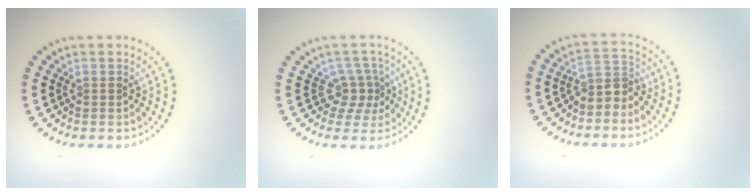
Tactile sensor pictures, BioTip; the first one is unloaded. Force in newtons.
{"total": 2.5, "press": 1.8, "slide": 1.8}
{"total": 2.5, "press": 1.9, "slide": 1.7}